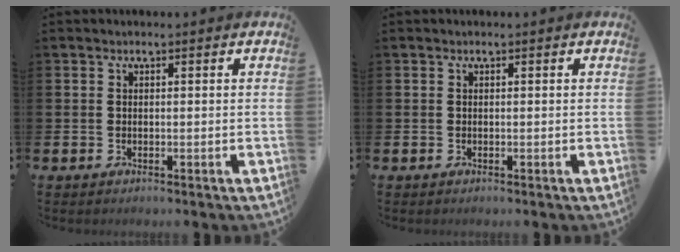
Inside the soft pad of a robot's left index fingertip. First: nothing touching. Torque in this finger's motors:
{"motor_torque": [-0.01, 0.00, 0.00, 0.01]}